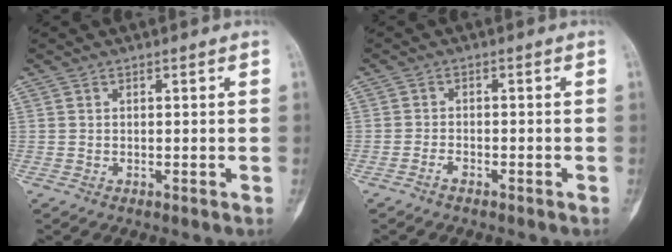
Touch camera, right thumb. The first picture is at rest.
{"total": 1.7, "force": [-1.3, 0.6, 0.8], "torque": [-0.023, 0.008, -0.026]}